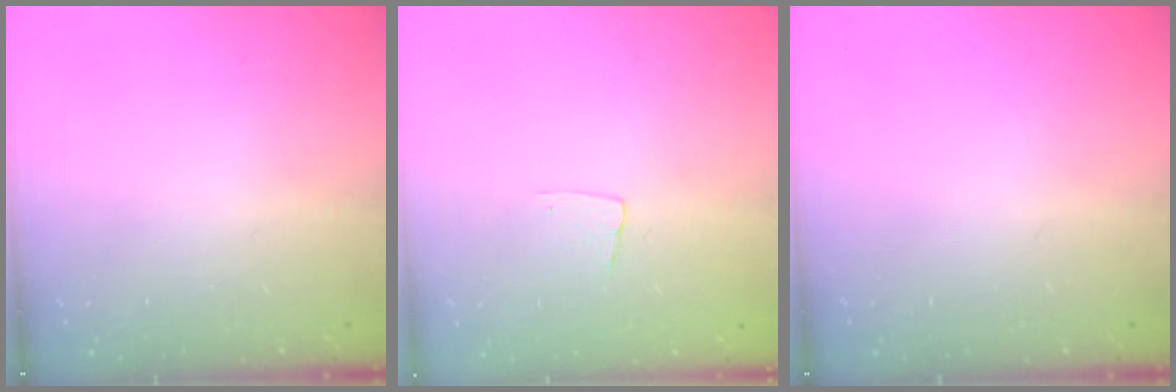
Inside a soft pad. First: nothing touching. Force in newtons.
{"total": 3.4, "press": 3.4, "slide": 0.2}
{"total": 0.0}